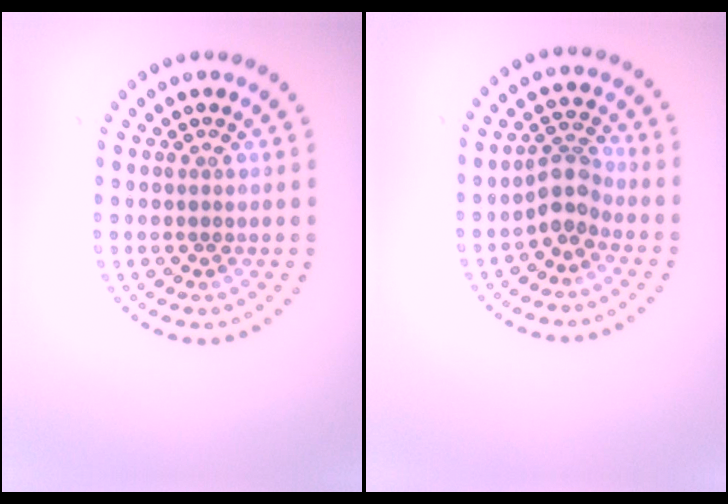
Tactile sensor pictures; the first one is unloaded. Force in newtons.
{"total": 2.7, "press": 2.1, "slide": 1.7}